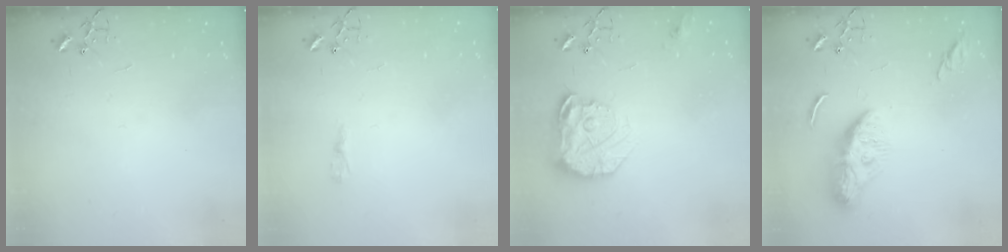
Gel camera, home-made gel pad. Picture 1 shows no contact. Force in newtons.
{"total": 3.6, "press": 3.6, "slide": 0.4}
{"total": 17.2, "press": 17.1, "slide": 1.7}
{"total": 10.8, "press": 10.7, "slide": 1.0}